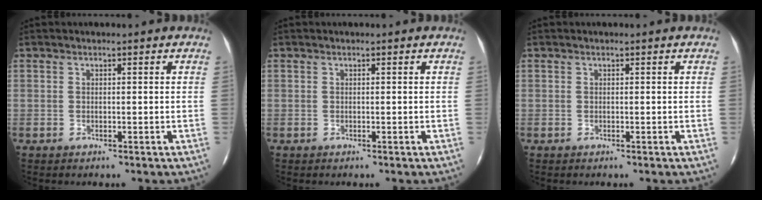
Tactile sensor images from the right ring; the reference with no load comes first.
{"total": 0.0}
{"total": 0.0}